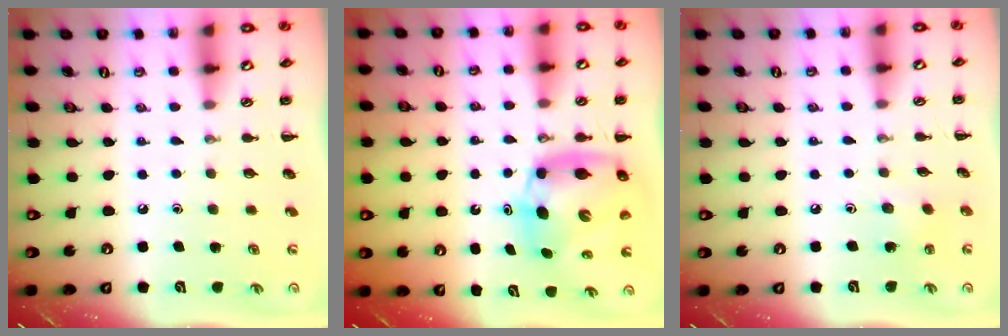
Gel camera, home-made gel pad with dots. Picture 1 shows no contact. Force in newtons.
{"total": 8.4, "press": 8.1, "slide": 2.3}
{"total": 2.3, "press": 2.1, "slide": 0.9}